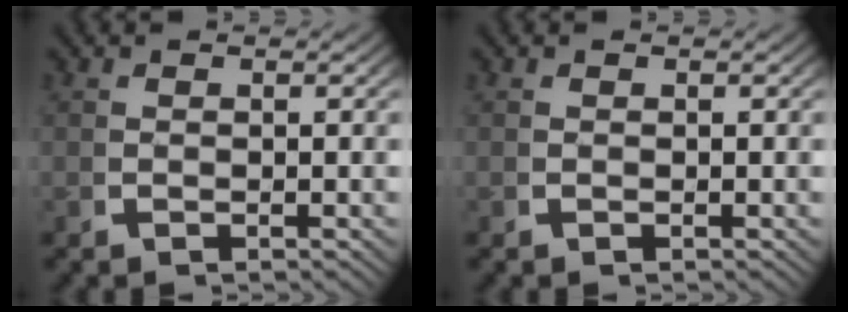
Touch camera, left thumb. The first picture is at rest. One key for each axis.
{"total": 0.0}